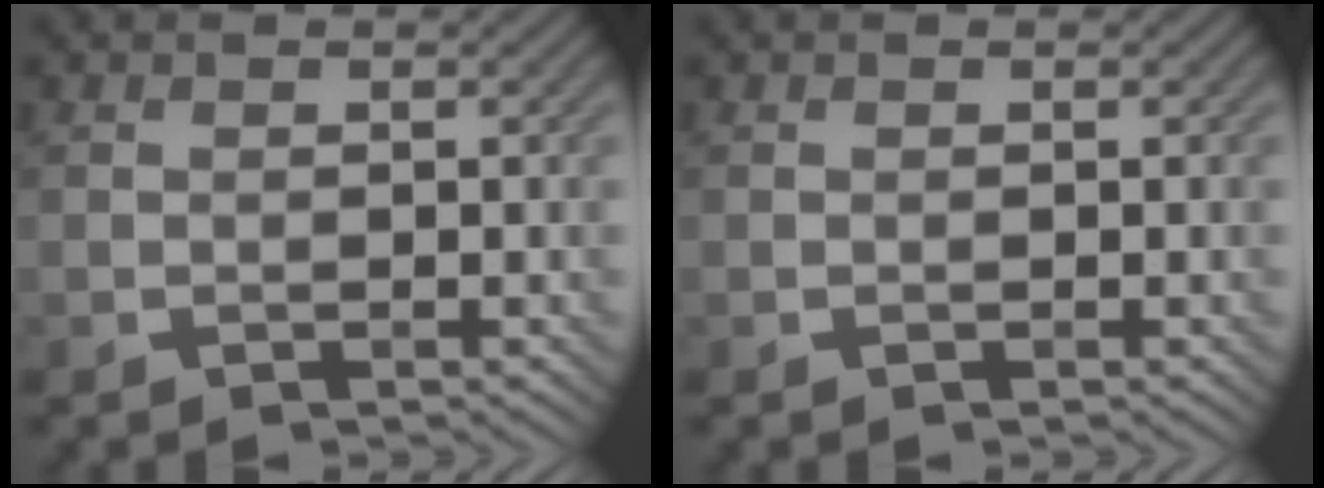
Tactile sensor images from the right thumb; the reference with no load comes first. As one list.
[{"total": 0.0}]